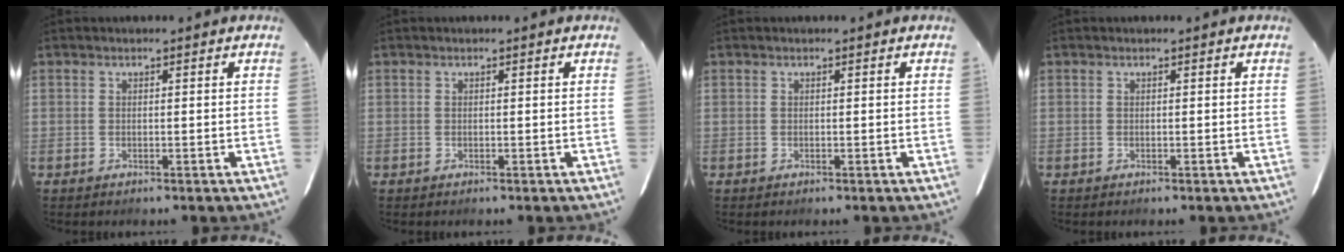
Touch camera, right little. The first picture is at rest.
{"total": 0.0}
{"total": 0.0}
{"total": 0.0}